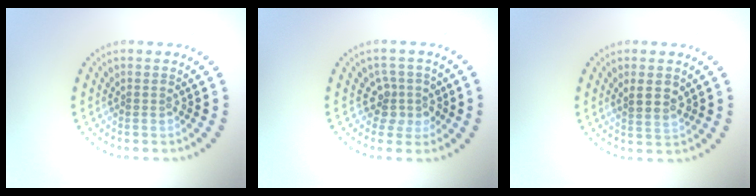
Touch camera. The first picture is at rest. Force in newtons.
{"total": 2.7, "press": 2.0, "slide": 1.8}
{"total": 2.3, "press": 2.1, "slide": 0.9}